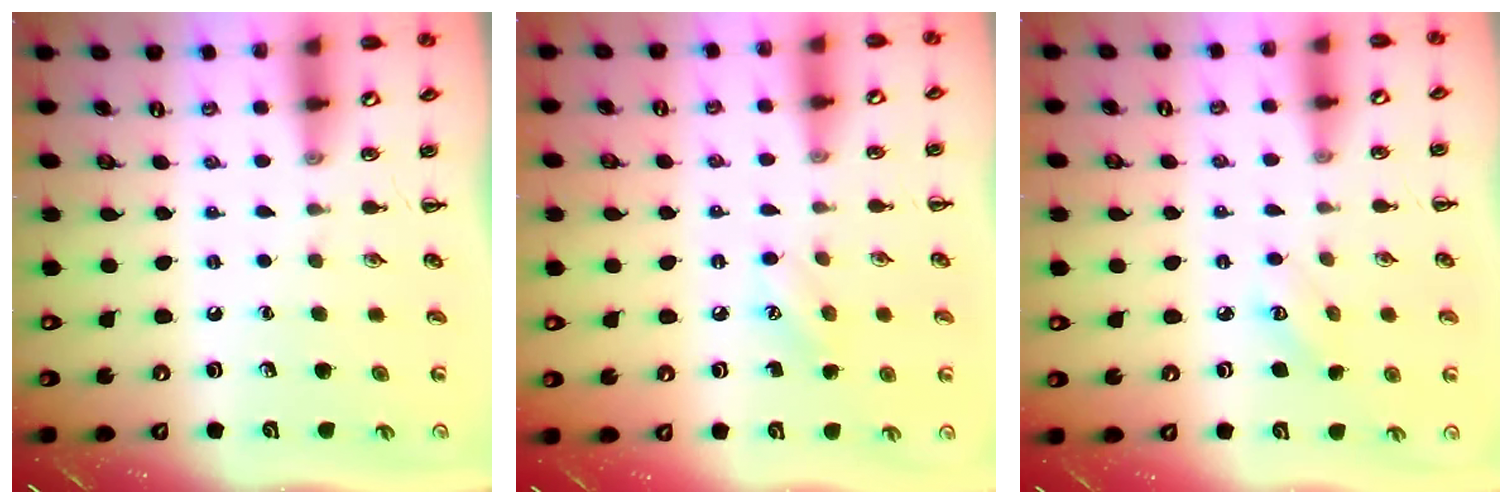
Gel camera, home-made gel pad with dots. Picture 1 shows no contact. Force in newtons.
{"total": 5.8, "press": 5.6, "slide": 1.5}
{"total": 2.9, "press": 2.8, "slide": 0.8}